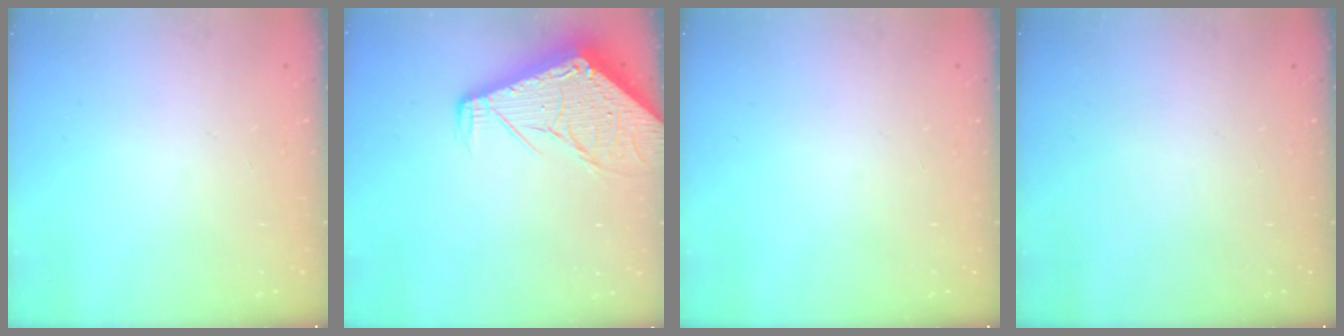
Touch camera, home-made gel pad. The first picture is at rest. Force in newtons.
{"total": 10.4, "press": 10.3, "slide": 1.3}
{"total": 0.0}
{"total": 0.0}